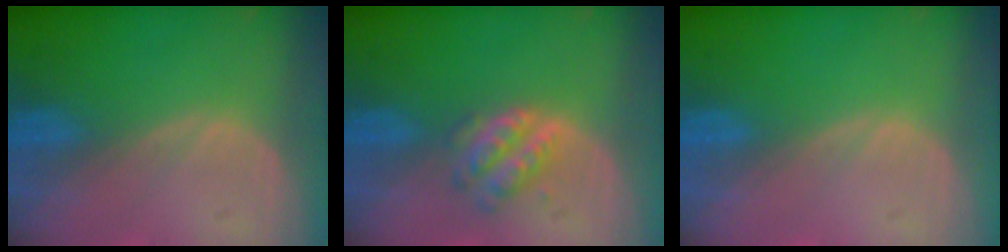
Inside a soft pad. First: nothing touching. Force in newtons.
{"total": 5.0, "press": 4.4, "slide": 2.4}
{"total": 0.0}